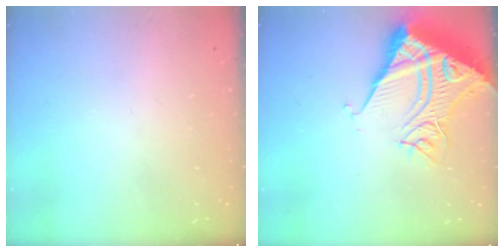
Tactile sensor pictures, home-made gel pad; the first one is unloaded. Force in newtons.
{"total": 16.3, "press": 16.2, "slide": 1.9}